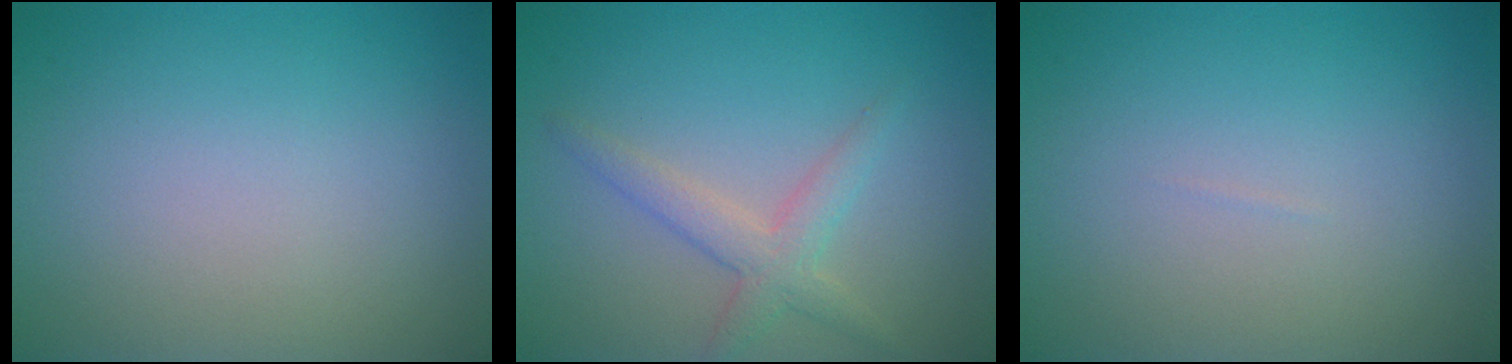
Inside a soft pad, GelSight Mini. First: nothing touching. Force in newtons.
{"total": 2.6, "press": 2.6, "slide": 0.2}
{"total": 0.0}